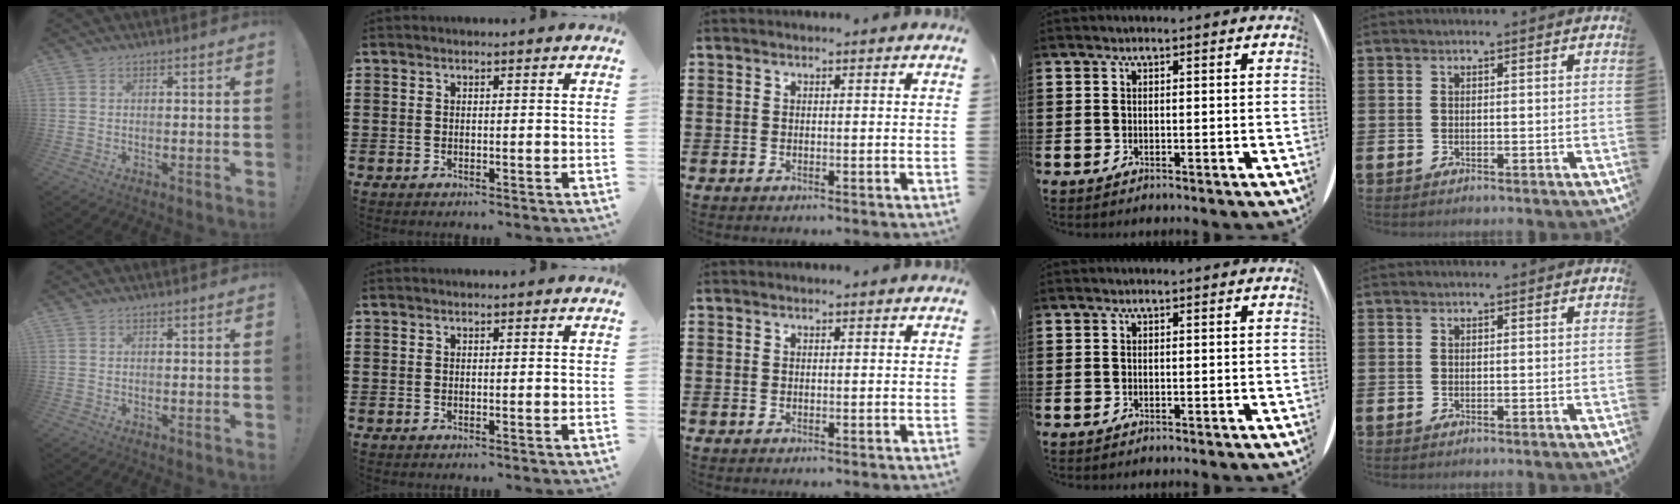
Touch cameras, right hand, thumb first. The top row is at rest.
{}